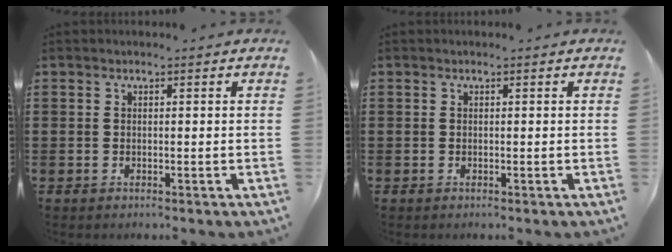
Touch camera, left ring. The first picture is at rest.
{"total": 0.0}